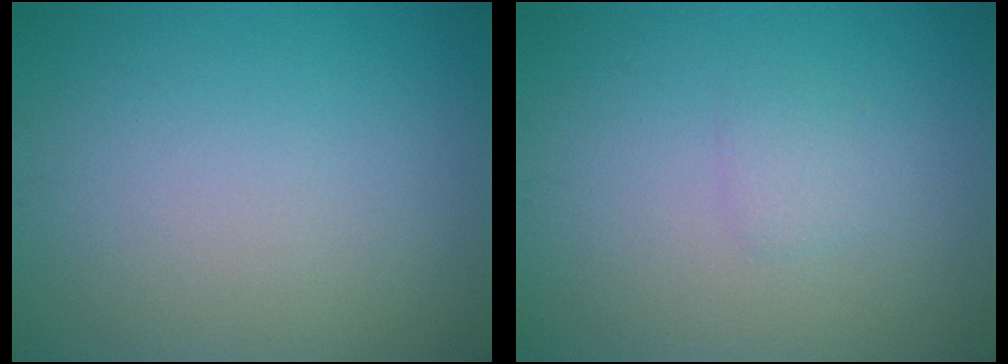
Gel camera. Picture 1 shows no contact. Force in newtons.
{"total": 1.0, "press": 1.0, "slide": 0.1}